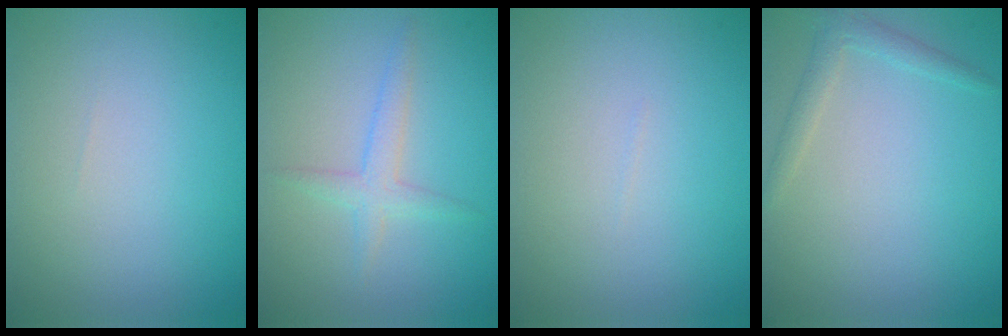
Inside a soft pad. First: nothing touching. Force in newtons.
{"total": 1.9, "press": 1.9, "slide": 0.1}
{"total": 0.0}
{"total": 1.6, "press": 1.6, "slide": 0.1}